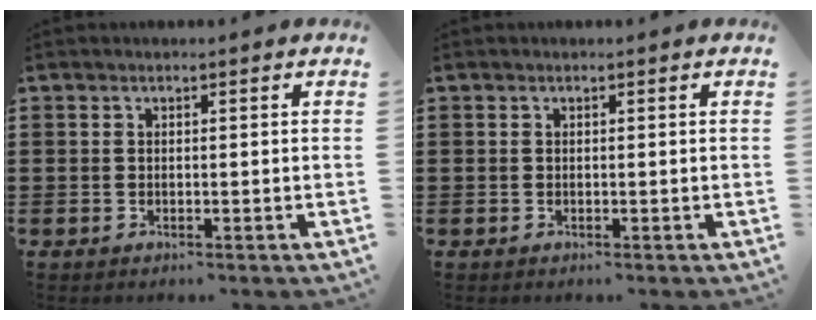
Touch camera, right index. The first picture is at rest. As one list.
[{"total": 0.0}]